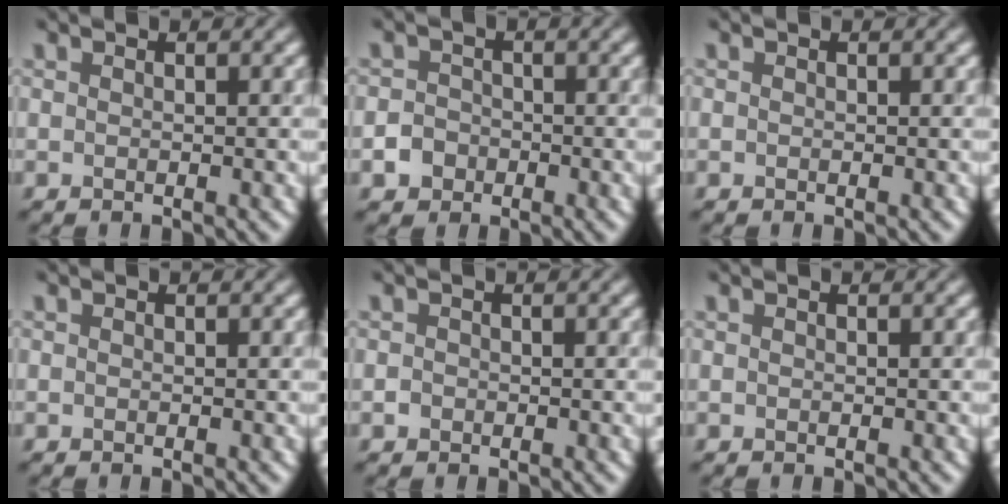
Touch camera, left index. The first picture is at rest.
{"total": 2.1, "force": [-0.9, 1.8, 0.6], "torque": [0.005, 0.001, -0.021]}
{"total": 0.0}
{"total": 0.0}
{"total": 0.7, "force": [-0.3, 0.6, 0.2], "torque": [0.000, -0.002, -0.007]}
{"total": 0.0}